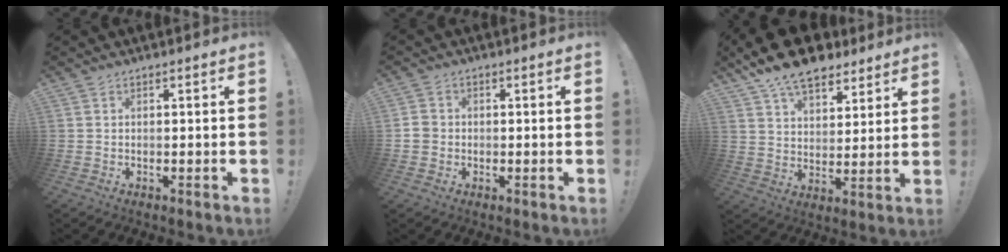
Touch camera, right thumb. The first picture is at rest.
{"total": 3.4, "force": [-0.5, 3.2, 1.2], "torque": [-0.024, 0.005, -0.008]}
{"total": 13.9, "force": [9.8, 7.5, 6.4], "torque": [-0.098, -0.063, 0.179]}